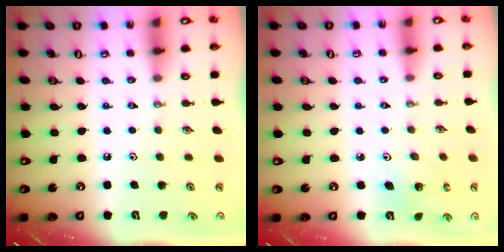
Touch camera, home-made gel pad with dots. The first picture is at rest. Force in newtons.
{"total": 4.5, "press": 4.5, "slide": 0.2}